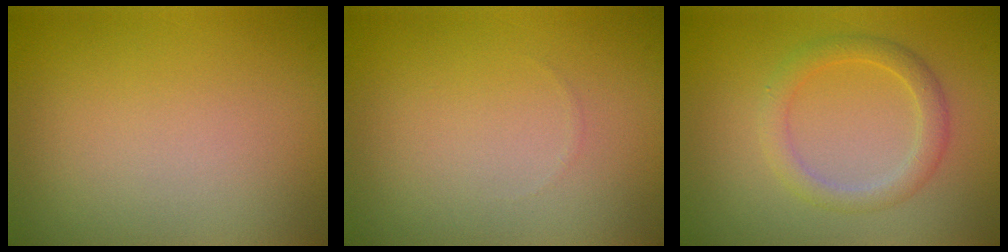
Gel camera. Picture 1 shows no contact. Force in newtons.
{"total": 0.0}
{"total": 2.4, "press": 2.4, "slide": 0.1}